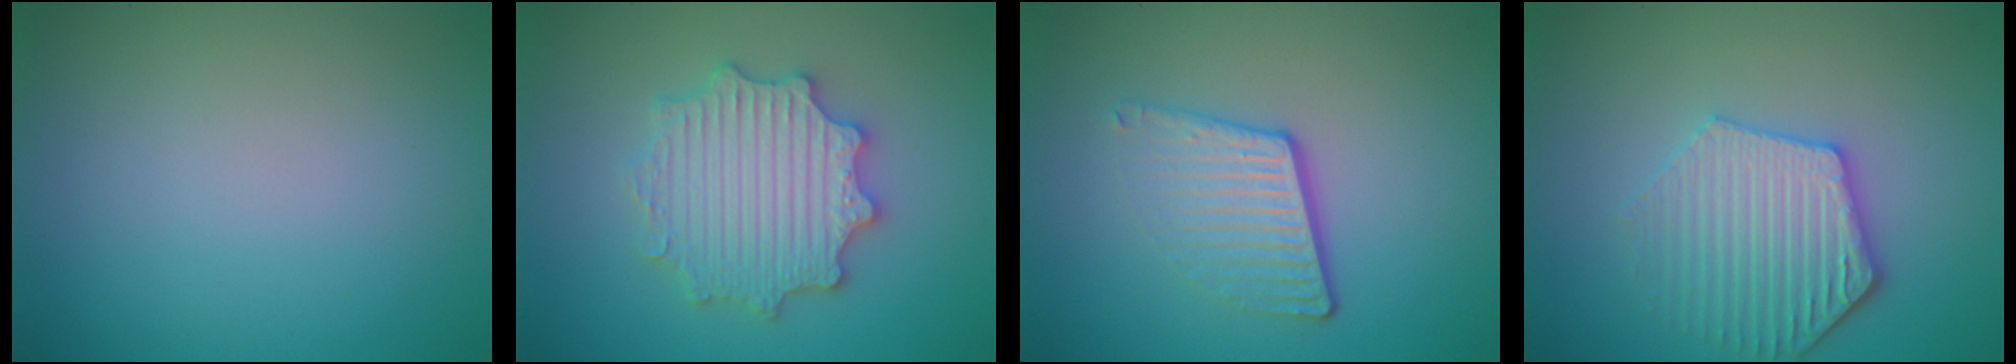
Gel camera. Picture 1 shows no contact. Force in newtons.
{"total": 5.5, "press": 5.4, "slide": 1.0}
{"total": 4.1, "press": 2.5, "slide": 3.2}
{"total": 4.5, "press": 4.0, "slide": 2.0}